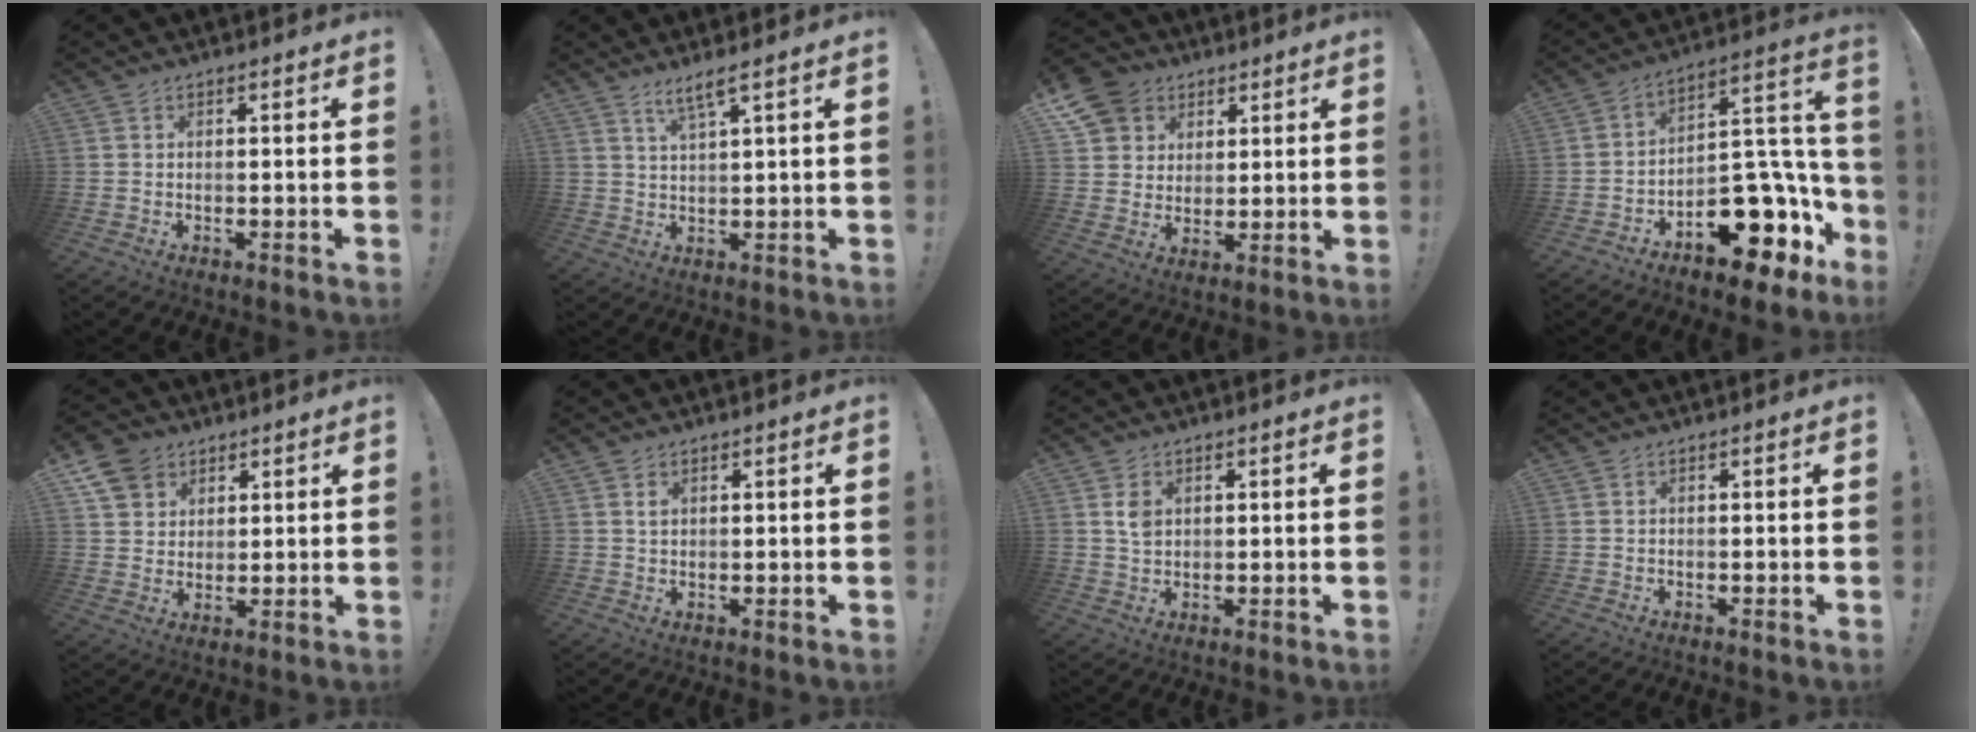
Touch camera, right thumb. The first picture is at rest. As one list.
[{"total": 4.4, "force": [3.0, -0.2, 3.1], "torque": [-0.051, -0.016, 0.048]}, {"total": 10.6, "force": [5.5, 8.6, 2.8], "torque": [-0.035, -0.036, 0.109]}, {"total": 17.7, "force": [-9.7, 9.6, 11.3], "torque": [-0.117, 0.059, -0.144]}, {"total": 9.2, "force": [5.4, 6.9, 2.8], "torque": [-0.040, -0.028, 0.107]}, {"total": 1.6, "force": [1.0, 1.0, 0.8], "torque": [-0.002, -0.006, 0.016]}, {"total": 3.7, "force": [1.3, 2.5, 2.4], "torque": [-0.029, -0.004, 0.020]}, {"total": 0.0}]